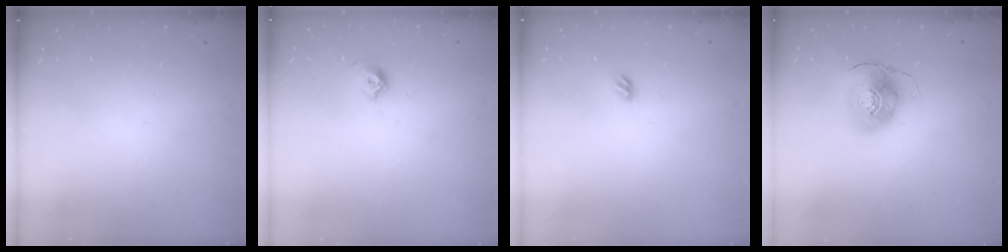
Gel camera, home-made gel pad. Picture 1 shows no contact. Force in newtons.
{"total": 5.5, "press": 5.3, "slide": 1.2}
{"total": 3.2, "press": 3.1, "slide": 0.8}
{"total": 10.2, "press": 10.1, "slide": 1.5}